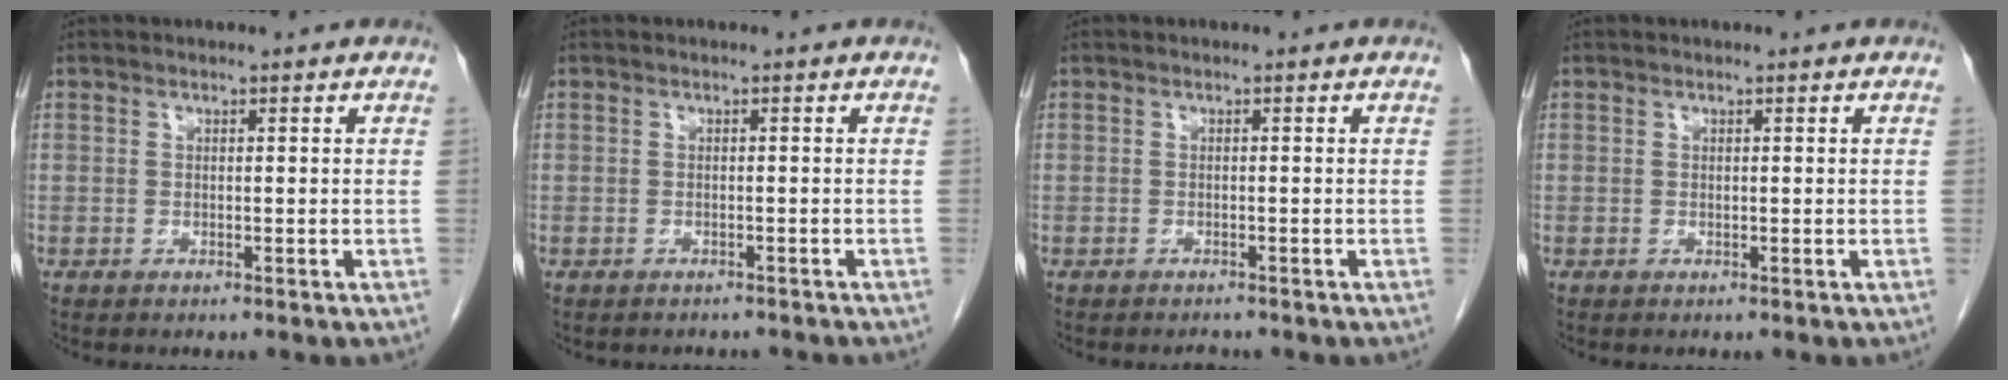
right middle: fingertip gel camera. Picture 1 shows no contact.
{"total": 3.0, "force": [-2.7, 1.2, 0.6], "torque": [-0.012, -0.001, -0.032]}
{"total": 0.9, "force": [-0.8, 0.2, 0.1], "torque": [-0.005, -0.002, -0.011]}
{"total": 0.0}